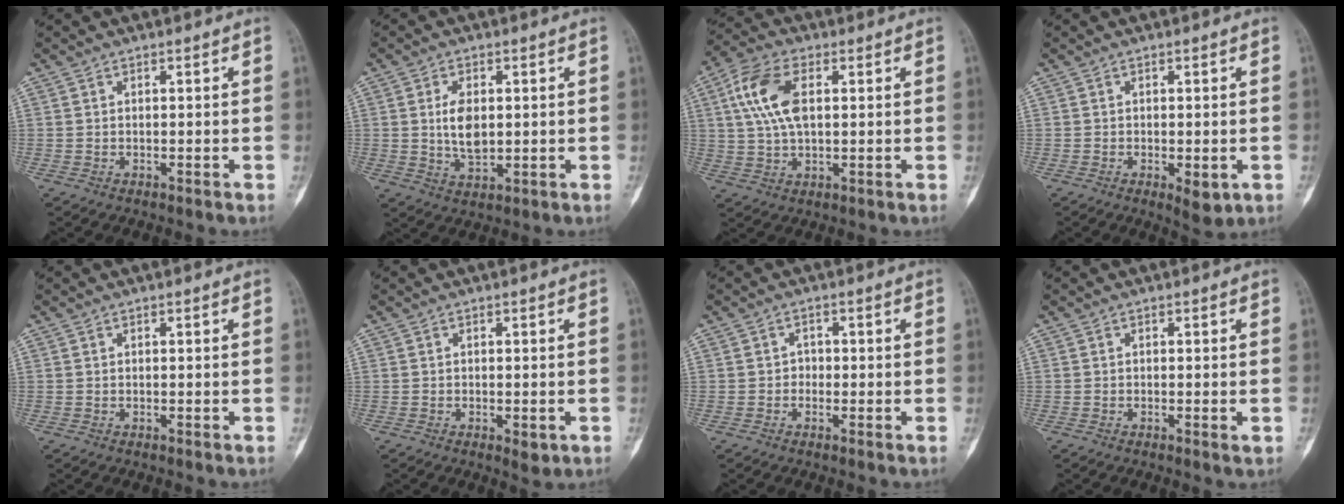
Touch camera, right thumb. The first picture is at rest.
{"total": 6.5, "force": [0.8, 3.6, 5.4], "torque": [-0.096, -0.009, 0.018]}
{"total": 11.1, "force": [2.6, 5.8, 9.0], "torque": [-0.189, 0.010, 0.049]}
{"total": 4.1, "force": [-1.3, 1.7, 3.5], "torque": [-0.043, -0.007, -0.011]}
{"total": 0.0}
{"total": 2.5, "force": [-0.8, 1.1, 2.1], "torque": [-0.022, -0.002, -0.007]}
{"total": 1.4, "force": [-0.4, 1.3, 0.4], "torque": [0.009, 0.006, -0.011]}
{"total": 1.1, "force": [-0.3, 0.2, 1.1], "torque": [-0.017, -0.003, -0.004]}